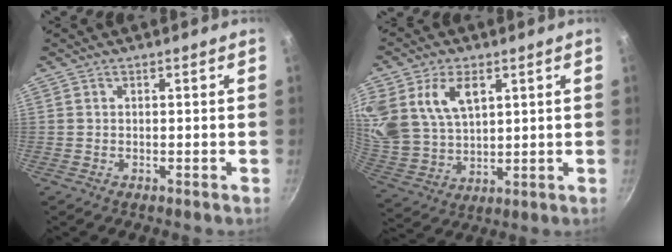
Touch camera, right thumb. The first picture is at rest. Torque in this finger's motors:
{"motor_torque": [0.24, 0.26, 0.89, 0.82, 0.14]}